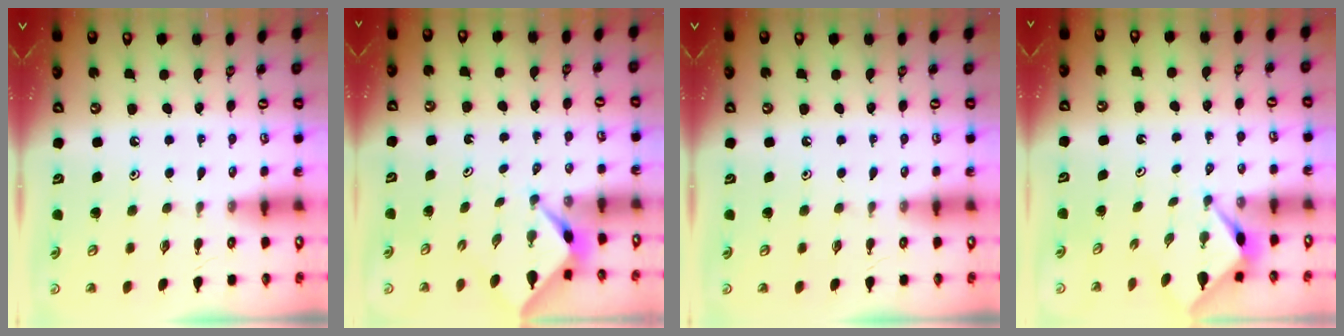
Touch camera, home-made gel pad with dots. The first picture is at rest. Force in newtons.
{"total": 2.3, "press": 2.3, "slide": 0.3}
{"total": 0.0}
{"total": 3.1, "press": 3.1, "slide": 0.3}